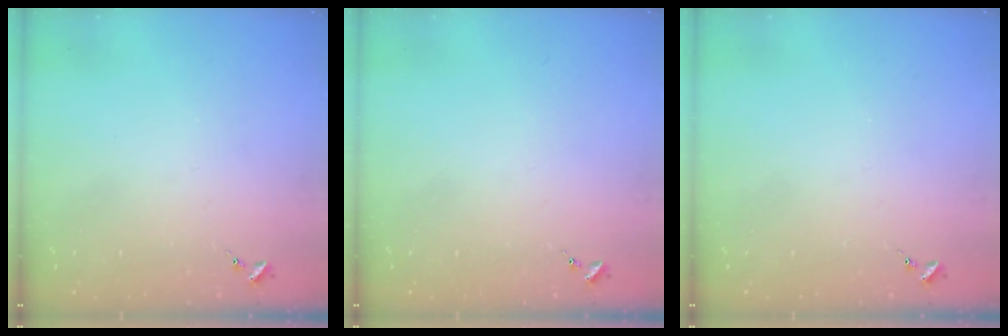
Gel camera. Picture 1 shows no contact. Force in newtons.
{"total": 0.0}
{"total": 0.0}